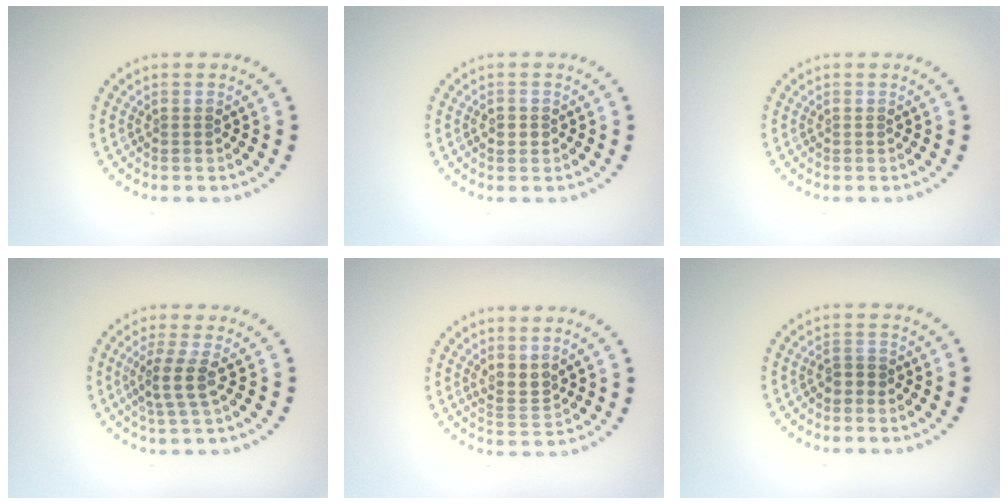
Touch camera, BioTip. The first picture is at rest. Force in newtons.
{"total": 0.9, "press": 0.8, "slide": 0.3}
{"total": 0.0}
{"total": 2.5, "press": 1.9, "slide": 1.7}
{"total": 2.0, "press": 1.4, "slide": 1.4}
{"total": 1.0, "press": 0.9, "slide": 0.4}